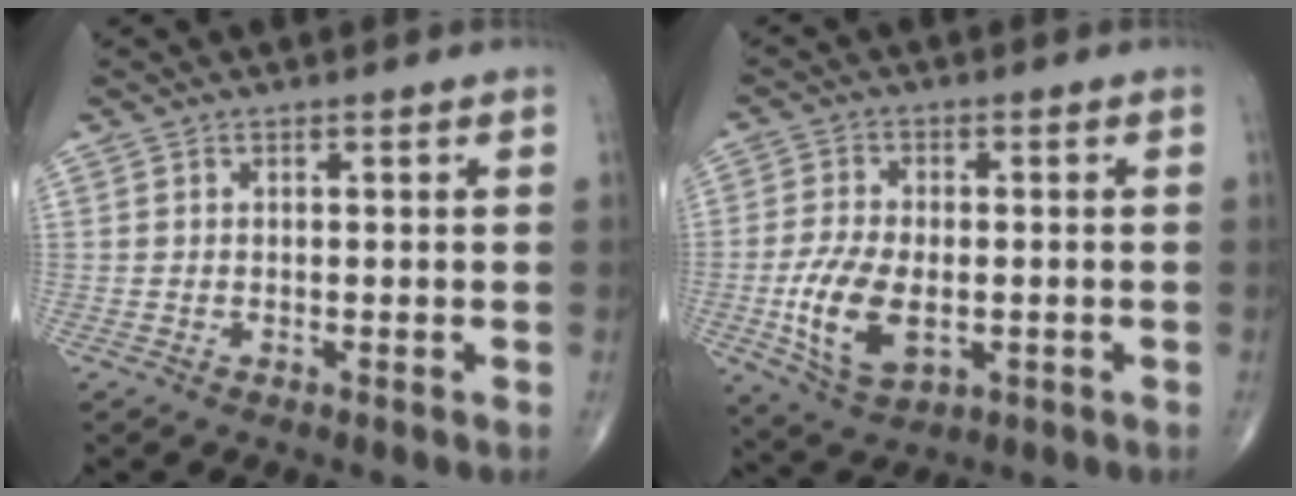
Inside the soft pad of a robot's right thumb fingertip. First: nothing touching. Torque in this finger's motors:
{"motor_torque": [0.47, 0.08, 1.04, -0.05, 0.33]}